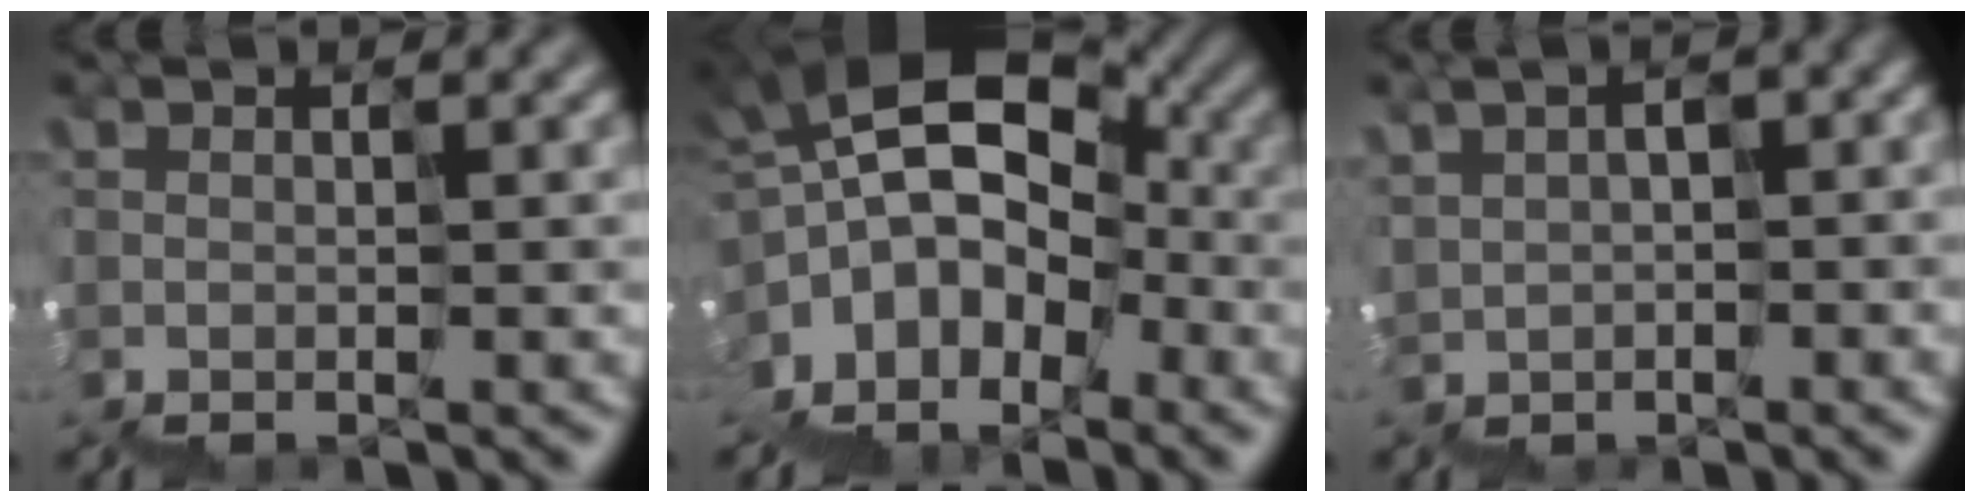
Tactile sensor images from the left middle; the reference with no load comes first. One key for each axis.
{"total": 8.6, "fx": -2.4, "fy": 5.8, "fz": 5.9, "tx": -0.117, "ty": 0.029, "tz": -0.052}
{"total": 3.4, "fx": 0.0, "fy": 2.0, "fz": 2.8, "tx": -0.060, "ty": 0.024, "tz": 0.022}